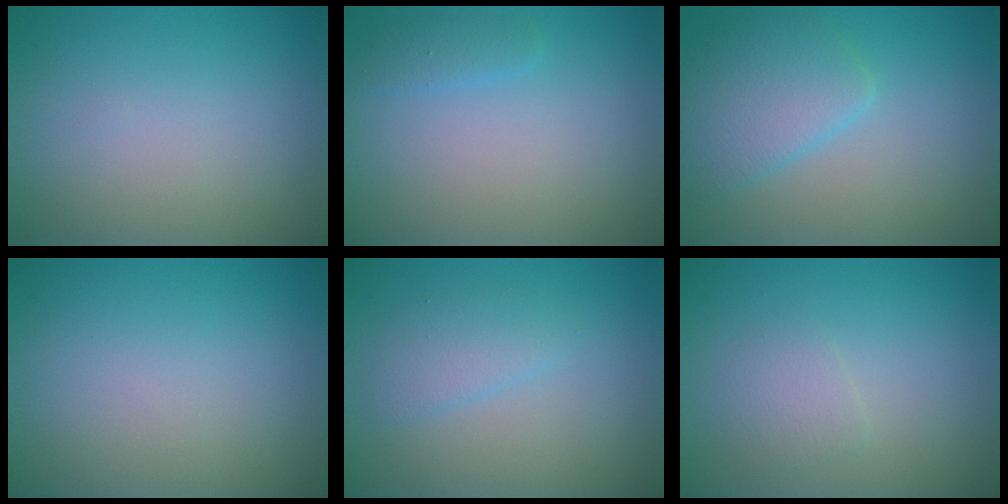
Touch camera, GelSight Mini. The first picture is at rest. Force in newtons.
{"total": 1.1, "press": 1.1, "slide": 0.1}
{"total": 4.2, "press": 4.2, "slide": 0.2}
{"total": 0.0}
{"total": 1.9, "press": 1.9, "slide": 0.1}
{"total": 1.4, "press": 1.4, "slide": 0.1}